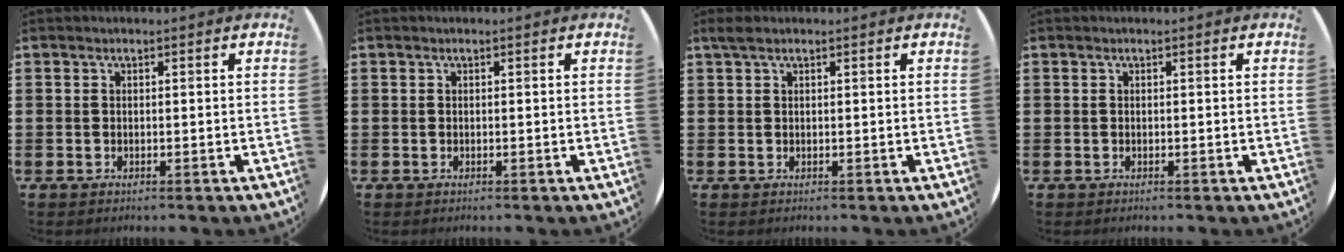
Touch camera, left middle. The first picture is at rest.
{"total": 0.0}
{"total": 1.0, "force": [0.8, 0.3, 0.5], "torque": [-0.010, 0.004, 0.014]}
{"total": 0.0}